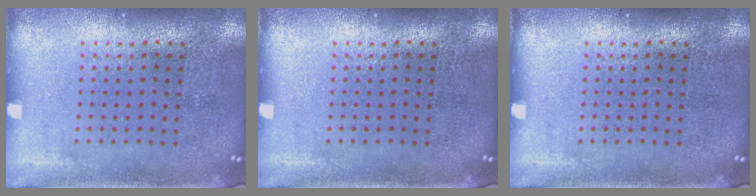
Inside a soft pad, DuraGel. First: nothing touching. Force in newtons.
{"total": 0.0}
{"total": 0.0}